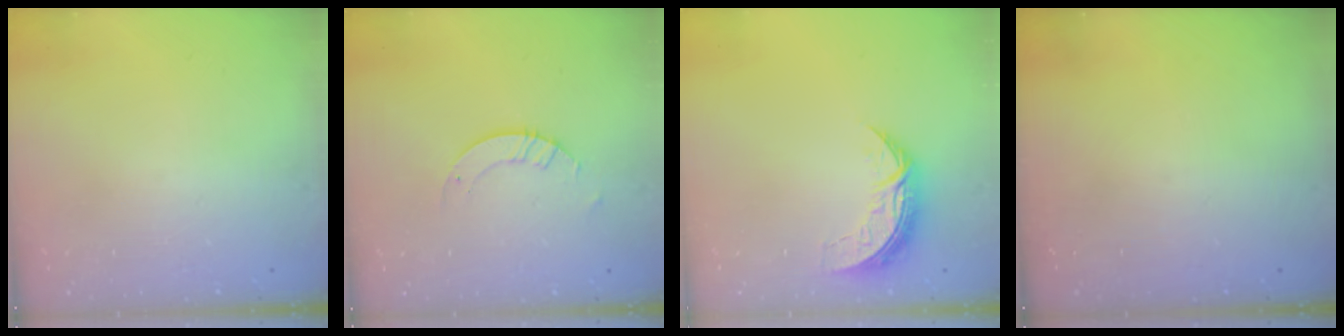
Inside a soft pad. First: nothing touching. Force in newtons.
{"total": 3.2, "press": 3.2, "slide": 0.3}
{"total": 7.8, "press": 7.8, "slide": 0.3}
{"total": 0.0}